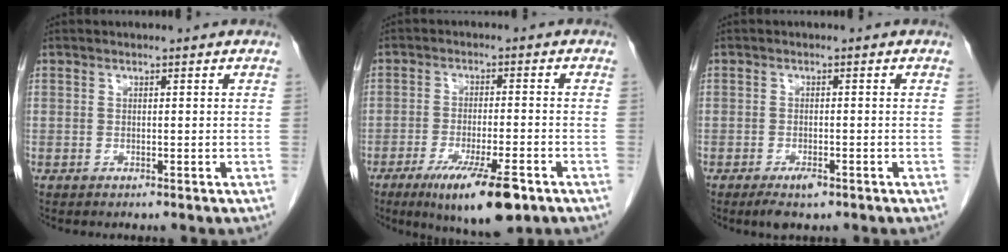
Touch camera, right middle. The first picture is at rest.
{"total": 11.2, "force": [-6.6, 1.6, 8.8], "torque": [-0.146, -0.025, -0.101]}
{"total": 2.8, "force": [-1.7, 0.9, 2.1], "torque": [-0.039, -0.002, -0.027]}